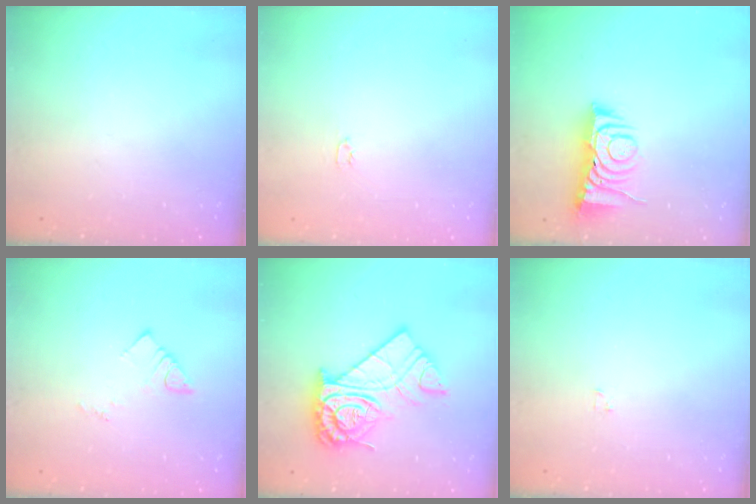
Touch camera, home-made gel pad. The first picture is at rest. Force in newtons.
{"total": 2.0, "press": 2.0, "slide": 0.3}
{"total": 7.7, "press": 7.7, "slide": 0.7}
{"total": 4.5, "press": 4.5, "slide": 0.4}
{"total": 18.2, "press": 18.1, "slide": 1.6}
{"total": 1.2, "press": 1.2, "slide": 0.2}